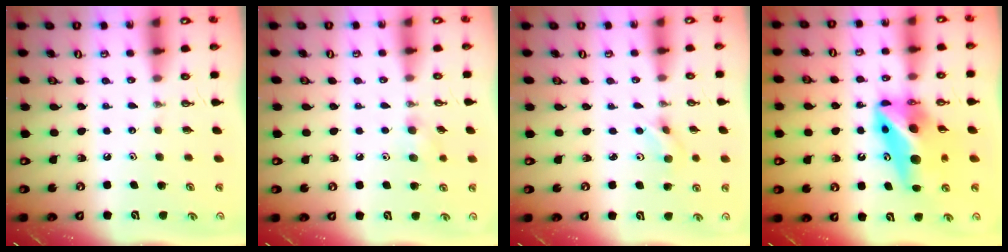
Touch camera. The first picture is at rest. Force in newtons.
{"total": 6.0, "press": 5.8, "slide": 1.4}
{"total": 2.2, "press": 2.2, "slide": 0.1}
{"total": 13.9, "press": 13.3, "slide": 4.0}